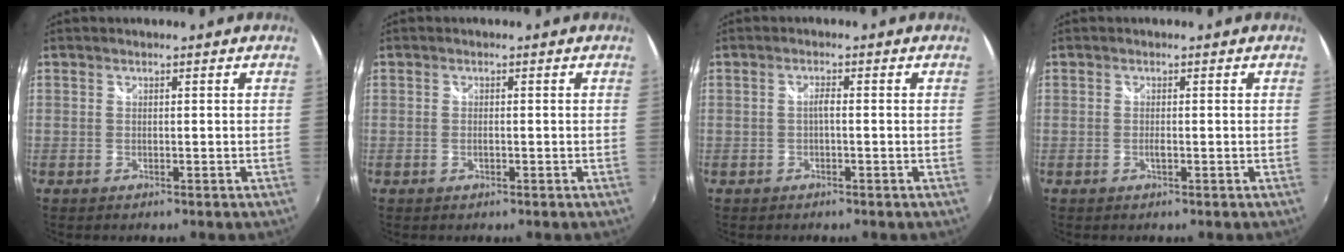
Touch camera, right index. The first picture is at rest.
{"total": 1.2, "force": [-0.4, 0.5, 1.0], "torque": [-0.021, -0.002, -0.008]}
{"total": 1.2, "force": [-0.4, 0.2, 1.2], "torque": [-0.022, 0.004, -0.008]}
{"total": 1.2, "force": [-0.4, 0.1, 1.1], "torque": [-0.021, -0.001, -0.008]}